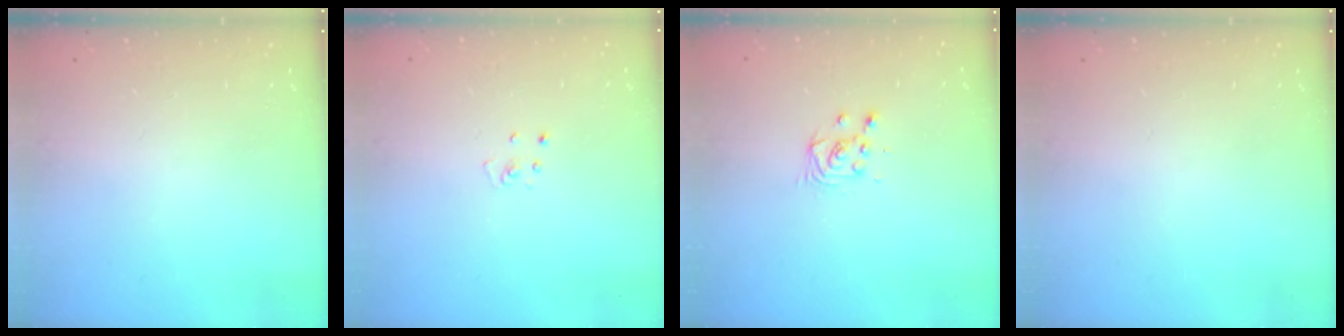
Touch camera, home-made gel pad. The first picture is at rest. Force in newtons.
{"total": 2.3, "press": 2.3, "slide": 0.2}
{"total": 3.7, "press": 3.7, "slide": 0.3}
{"total": 0.0}